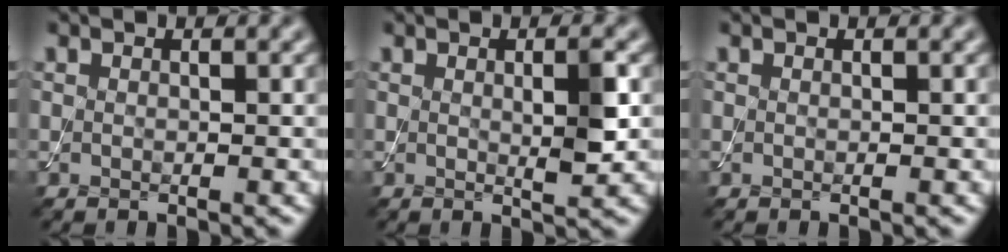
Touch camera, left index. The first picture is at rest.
{"total": 2.5, "force": [0.3, 0.3, 2.5], "torque": [-0.038, -0.004, 0.004]}
{"total": 0.0}